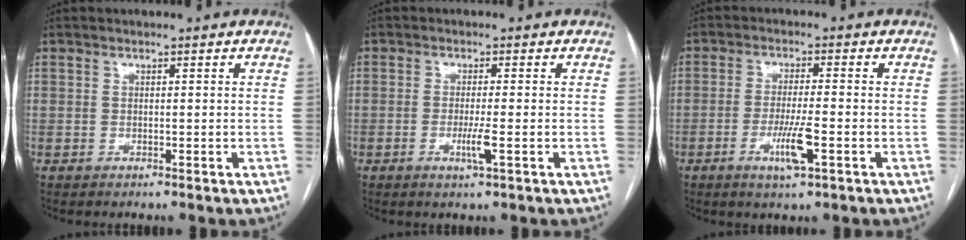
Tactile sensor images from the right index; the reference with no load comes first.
{"total": 3.0, "force": [-1.0, -0.2, 2.8], "torque": [-0.055, -0.007, -0.018]}
{"total": 5.8, "force": [-2.4, 0.2, 5.3], "torque": [-0.103, -0.010, -0.043]}